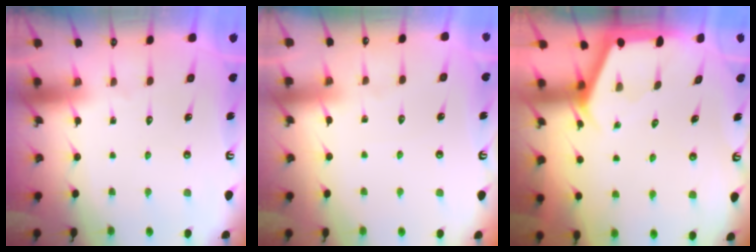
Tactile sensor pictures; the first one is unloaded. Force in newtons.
{"total": 2.9, "press": 2.9, "slide": 0.5}
{"total": 2.4, "press": 2.4, "slide": 0.3}